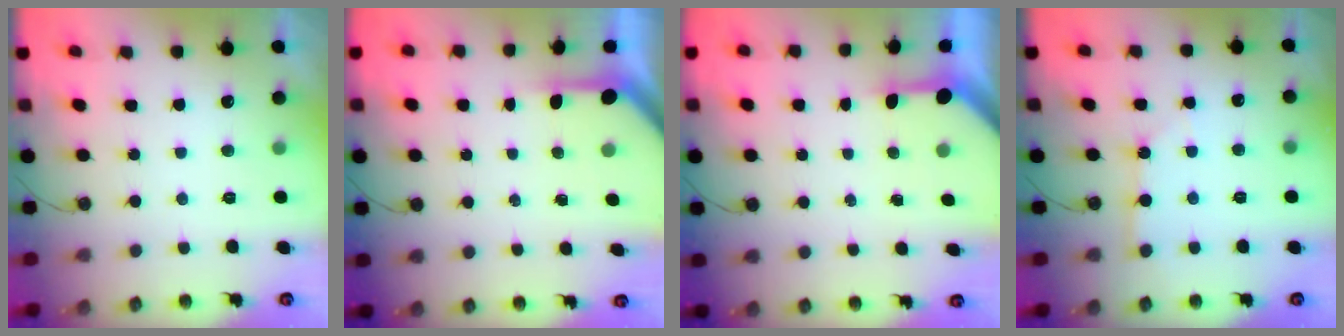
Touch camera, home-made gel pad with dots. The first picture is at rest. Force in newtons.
{"total": 3.9, "press": 3.9, "slide": 0.3}
{"total": 3.4, "press": 3.4, "slide": 0.3}
{"total": 2.2, "press": 2.2, "slide": 0.3}